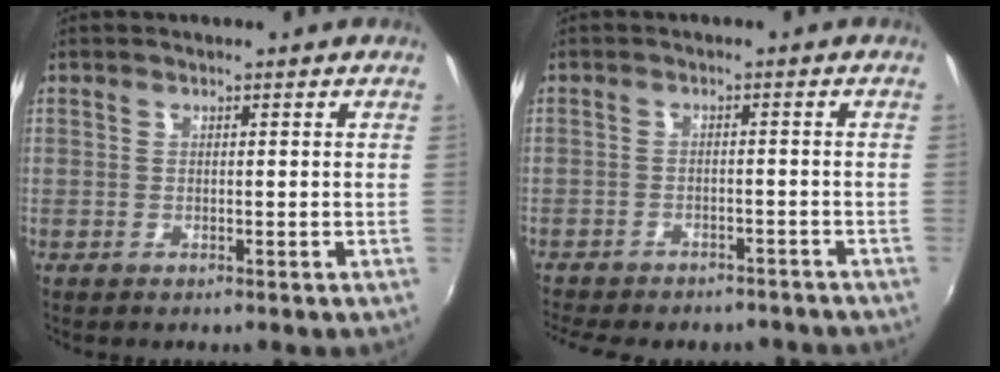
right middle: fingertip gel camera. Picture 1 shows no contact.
{"total": 12.7, "force": [-11.0, 4.2, 4.7], "torque": [-0.112, -0.017, -0.145]}